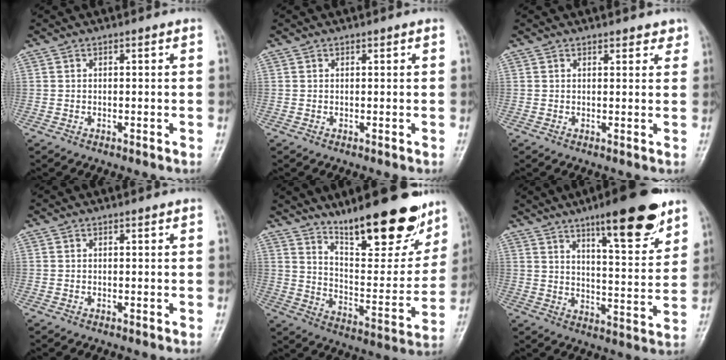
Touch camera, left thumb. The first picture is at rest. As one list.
[{"total": 0.0}, {"total": 2.6, "force": [2.1, 1.2, 0.9], "torque": [0.013, -0.007, 0.021]}, {"total": 0.0}, {"total": 21.2, "force": [15.1, 6.5, 13.4], "torque": [-0.149, -0.092, 0.240]}, {"total": 16.5, "force": [10.5, 4.1, 12.0], "torque": [-0.147, -0.059, 0.161]}]